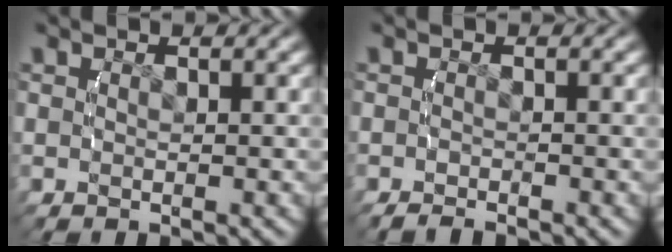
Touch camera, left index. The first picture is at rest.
{"total": 1.1, "force": [-1.1, 0.0, 0.2], "torque": [-0.008, -0.005, -0.019]}